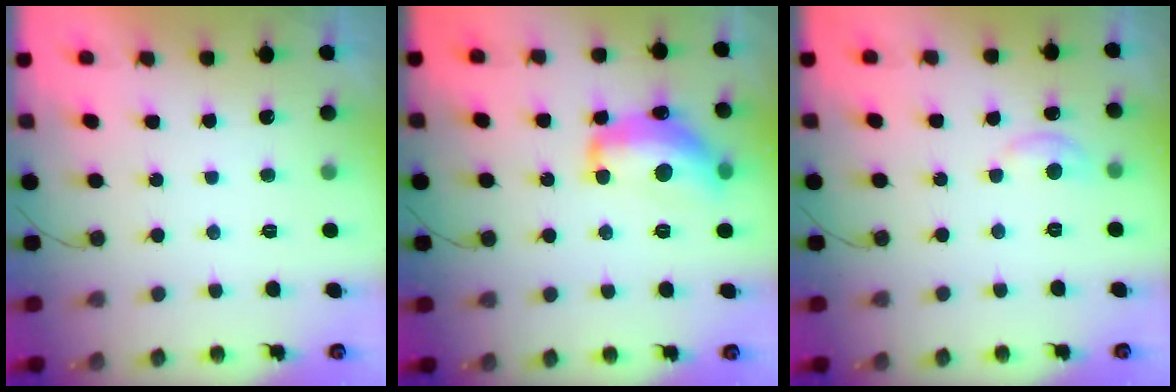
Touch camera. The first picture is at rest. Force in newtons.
{"total": 15.5, "press": 15.5, "slide": 0.6}
{"total": 6.7, "press": 6.6, "slide": 1.0}